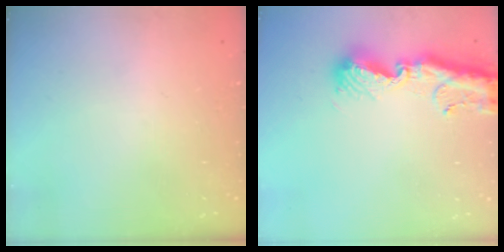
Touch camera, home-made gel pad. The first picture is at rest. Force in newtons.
{"total": 12.2, "press": 12.1, "slide": 0.8}